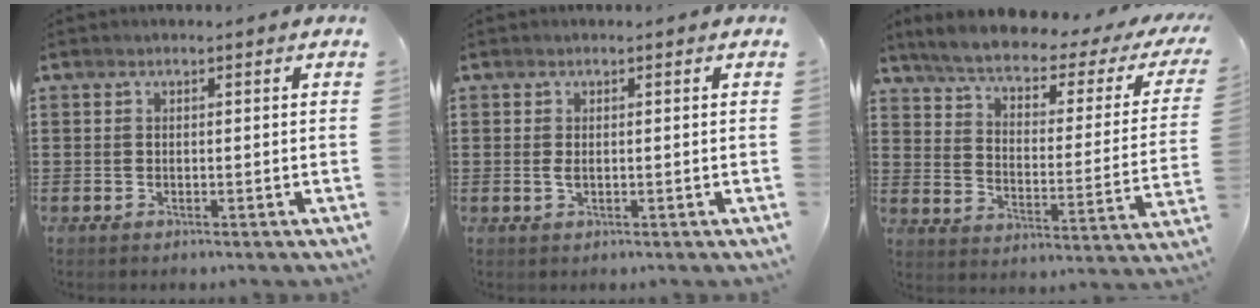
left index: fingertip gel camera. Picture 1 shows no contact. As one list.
[{"total": 1.0, "force": [-0.1, 0.4, 0.9], "torque": [-0.027, -0.001, -0.004]}, {"total": 4.4, "force": [3.2, 0.8, 3.0], "torque": [-0.076, -0.029, 0.047]}]